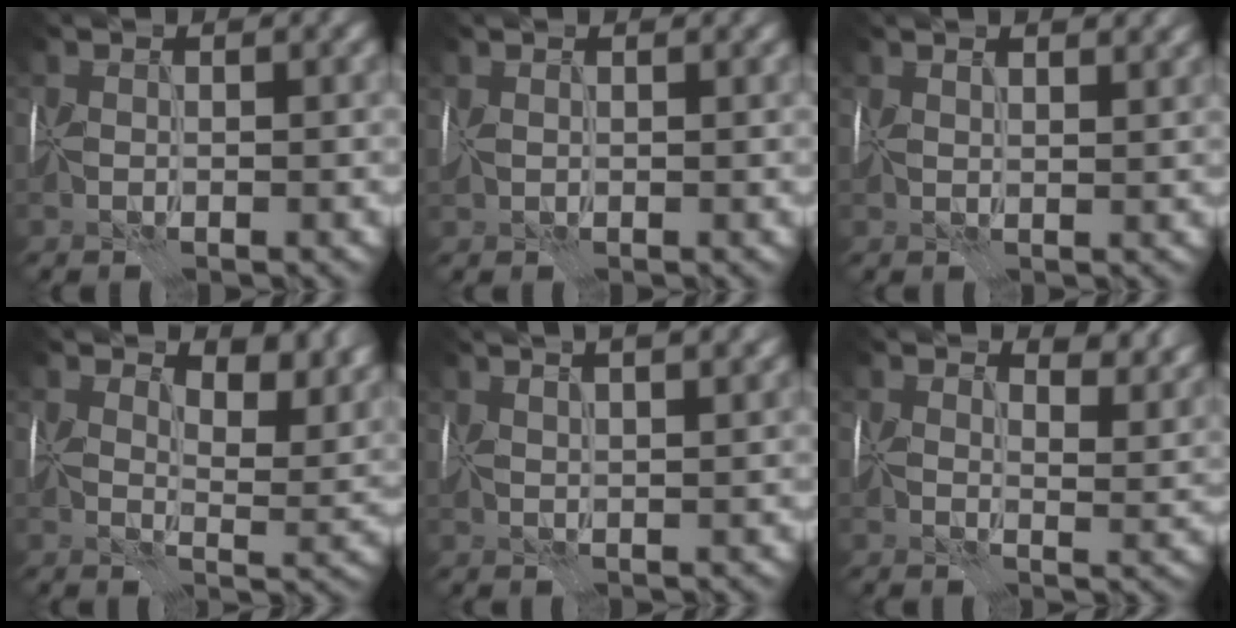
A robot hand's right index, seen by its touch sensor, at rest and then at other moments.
{"total": 1.7, "force": [0.9, 1.0, 1.0], "torque": [-0.028, 0.006, 0.022]}
{"total": 4.7, "force": [2.9, 2.0, 3.1], "torque": [-0.043, 0.024, 0.031]}
{"total": 6.8, "force": [4.8, 2.8, 3.9], "torque": [-0.051, -0.008, 0.073]}
{"total": 8.5, "force": [5.1, 3.4, 5.8], "torque": [-0.070, 0.048, 0.057]}
{"total": 5.9, "force": [4.5, 2.3, 3.0], "torque": [-0.047, -0.004, 0.056]}